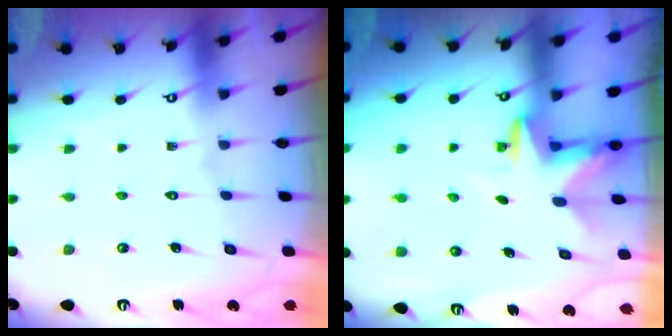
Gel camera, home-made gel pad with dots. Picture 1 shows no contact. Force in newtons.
{"total": 2.9, "press": 2.9, "slide": 0.1}